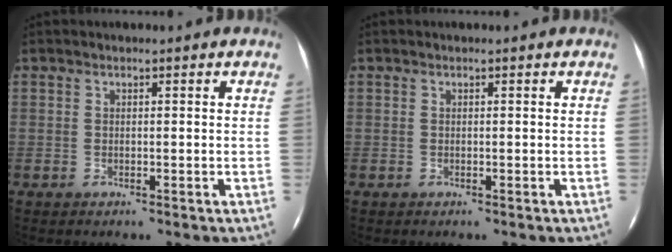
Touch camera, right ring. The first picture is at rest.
{"total": 0.0}